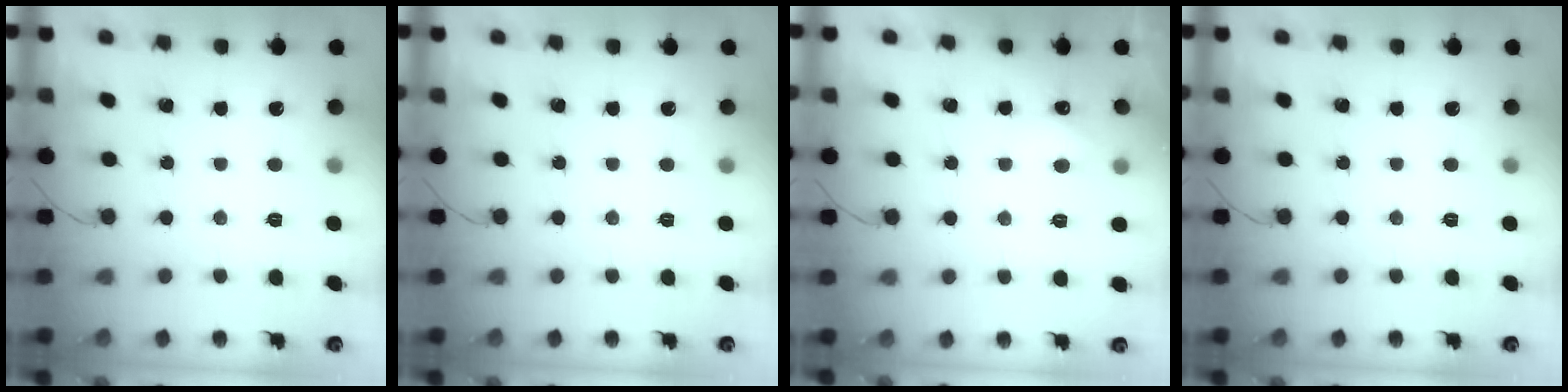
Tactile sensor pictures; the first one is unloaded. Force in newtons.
{"total": 0.0}
{"total": 3.7, "press": 3.6, "slide": 1.1}
{"total": 0.0}